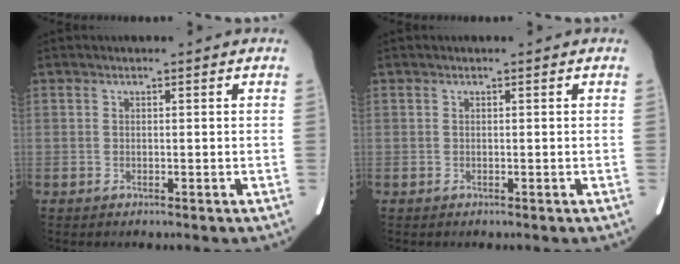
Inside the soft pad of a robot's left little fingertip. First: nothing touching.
{"total": 0.0}